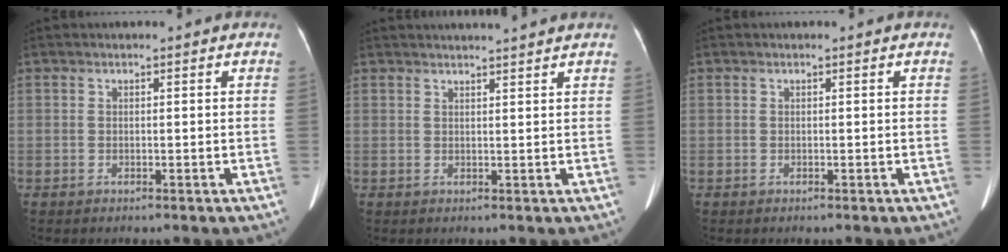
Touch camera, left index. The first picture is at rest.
{"total": 5.4, "force": [5.1, -0.6, 1.7], "torque": [-0.021, 0.017, 0.060]}
{"total": 0.0}